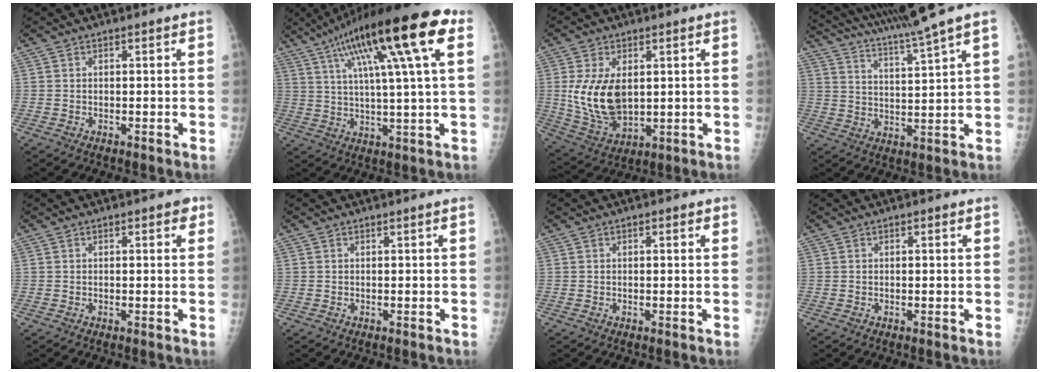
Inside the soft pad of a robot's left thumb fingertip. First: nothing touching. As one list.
[{"total": 21.5, "force": [9.5, 3.0, 19.1], "torque": [-0.312, 0.008, 0.148]}, {"total": 12.2, "force": [1.5, 7.3, 9.6], "torque": [-0.173, -0.017, 0.044]}, {"total": 13.4, "force": [11.4, -2.1, 6.8], "torque": [-0.115, -0.061, 0.189]}, {"total": 2.0, "force": [1.0, 0.7, 1.6], "torque": [-0.013, 0.000, 0.009]}, {"total": 0.0}, {"total": 1.1, "force": [0.6, 0.4, 0.9], "torque": [-0.012, 0.001, 0.006]}, {"total": 0.7, "force": [0.3, 0.2, 0.6], "torque": [-0.010, 0.000, 0.004]}]